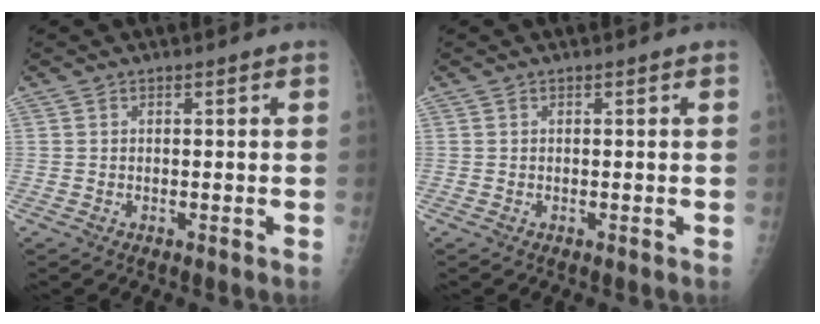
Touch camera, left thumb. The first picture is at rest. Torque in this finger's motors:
{"motor_torque": [-0.01, 0.01, 0.00, 0.00, 0.00]}